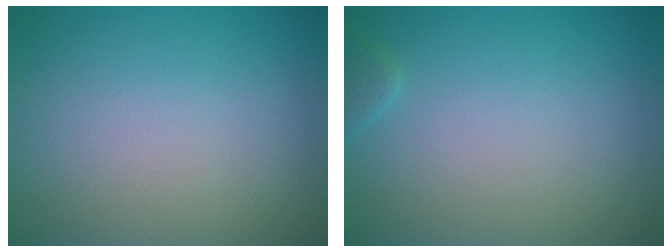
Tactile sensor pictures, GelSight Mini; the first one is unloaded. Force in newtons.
{"total": 0.9, "press": 0.9, "slide": 0.0}